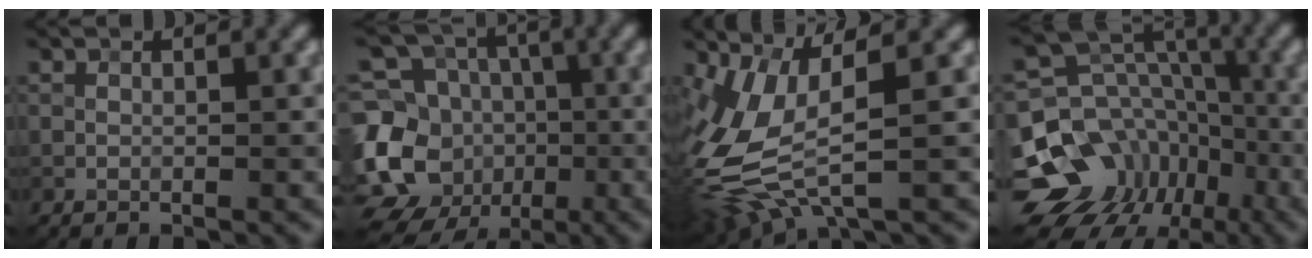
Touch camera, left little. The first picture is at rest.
{"total": 12.7, "force": [-4.6, 10.8, 4.9], "torque": [-0.131, 0.000, -0.075]}
{"total": 7.8, "force": [-1.4, 3.0, 7.0], "torque": [-0.178, -0.008, -0.032]}
{"total": 11.4, "force": [-5.0, 9.2, 4.5], "torque": [-0.086, 0.024, -0.087]}